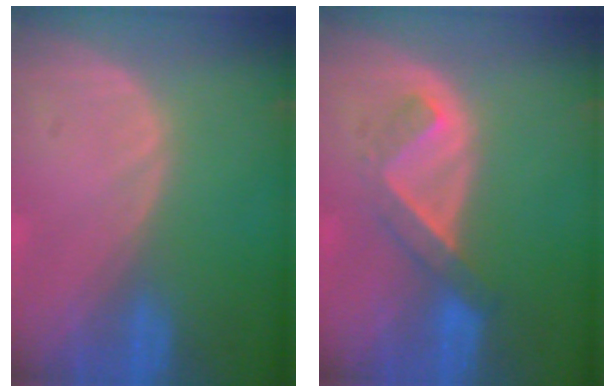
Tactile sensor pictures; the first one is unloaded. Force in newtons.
{"total": 5.1, "press": 4.4, "slide": 2.6}